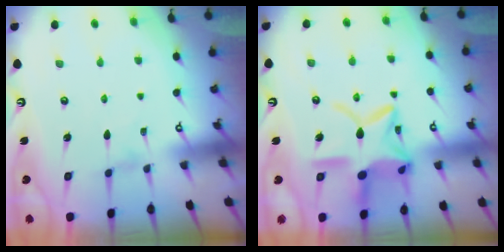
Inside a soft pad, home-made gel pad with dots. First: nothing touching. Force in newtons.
{"total": 17.6, "press": 17.6, "slide": 1.4}